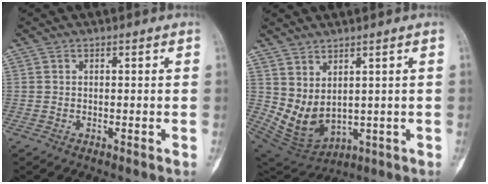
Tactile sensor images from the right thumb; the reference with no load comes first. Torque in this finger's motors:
{"motor_torque": [0.02, 1.31, 0.56, 0.01, 0.07]}